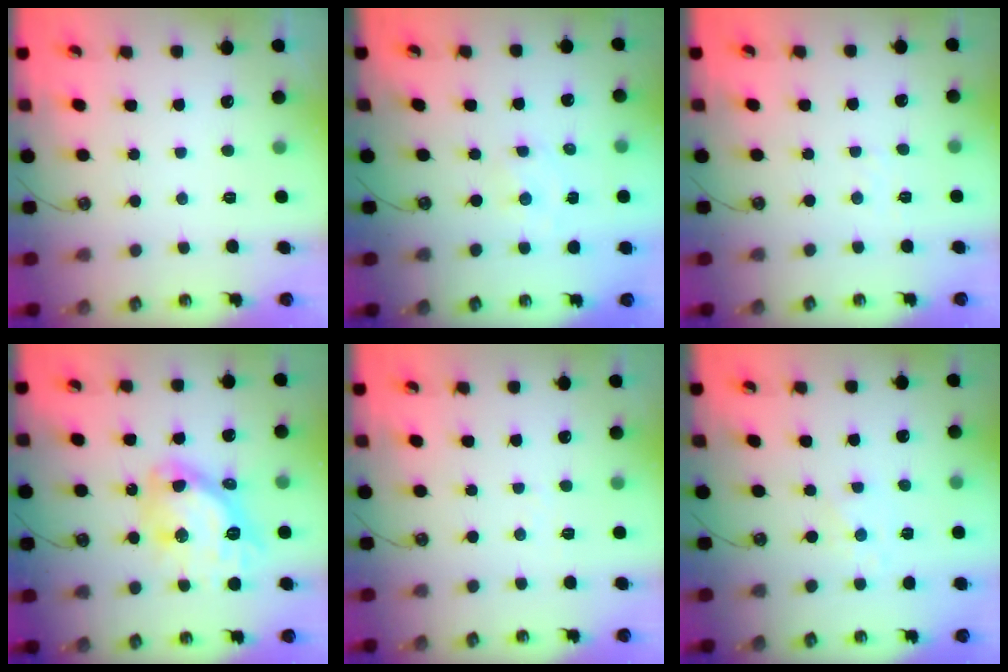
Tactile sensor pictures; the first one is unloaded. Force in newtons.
{"total": 1.8, "press": 1.8, "slide": 0.3}
{"total": 3.2, "press": 3.2, "slide": 0.5}
{"total": 14.9, "press": 14.8, "slide": 1.6}
{"total": 4.0, "press": 3.9, "slide": 0.5}
{"total": 2.2, "press": 2.1, "slide": 0.4}